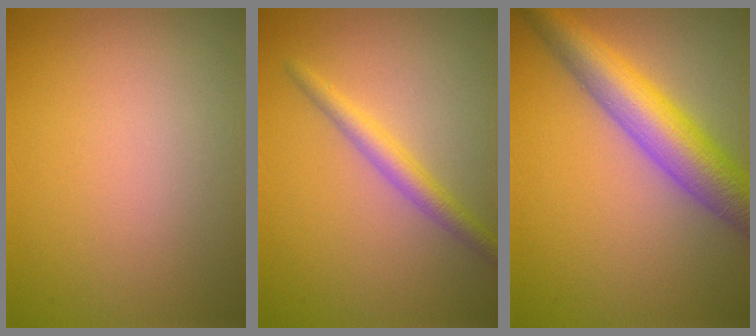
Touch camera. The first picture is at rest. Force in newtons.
{"total": 2.5, "press": 2.5, "slide": 0.0}
{"total": 7.4, "press": 7.4, "slide": 0.3}